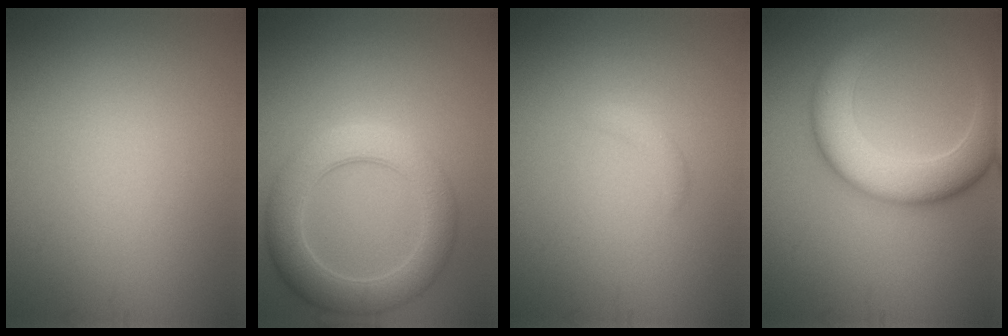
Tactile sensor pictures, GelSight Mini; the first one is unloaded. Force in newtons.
{"total": 6.0, "press": 6.0, "slide": 0.2}
{"total": 1.0, "press": 1.0, "slide": 0.0}
{"total": 7.6, "press": 7.6, "slide": 0.3}